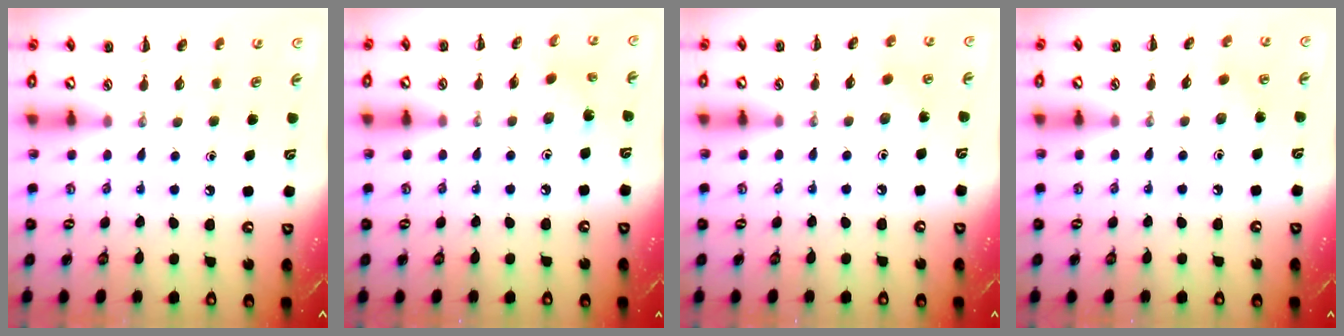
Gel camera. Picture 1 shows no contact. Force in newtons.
{"total": 1.7, "press": 1.7, "slide": 0.5}
{"total": 2.4, "press": 2.3, "slide": 0.6}
{"total": 3.0, "press": 2.9, "slide": 0.9}